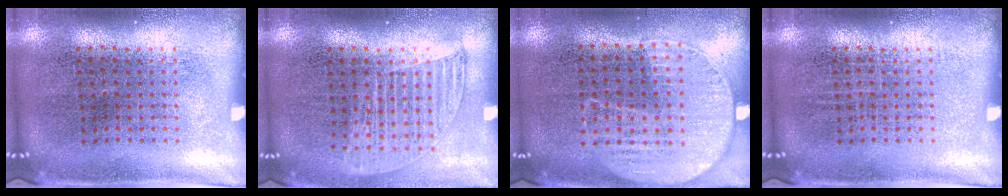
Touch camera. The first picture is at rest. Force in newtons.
{"total": 1.2, "press": 1.1, "slide": 0.5}
{"total": 1.2, "press": 1.0, "slide": 0.6}
{"total": 0.0}